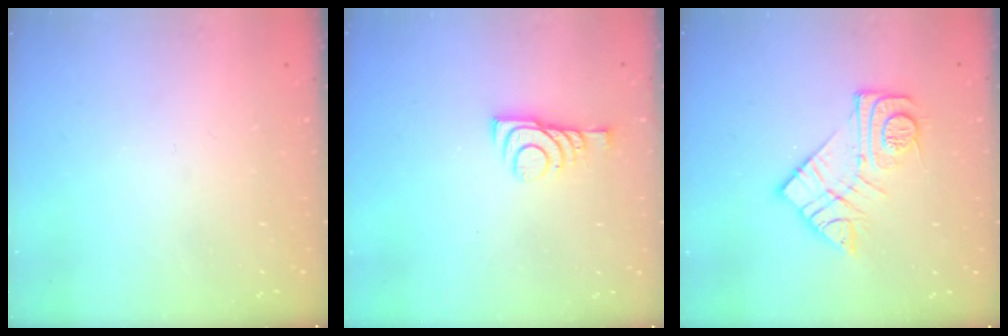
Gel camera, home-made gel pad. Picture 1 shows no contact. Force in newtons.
{"total": 6.7, "press": 6.7, "slide": 0.8}
{"total": 12.5, "press": 12.5, "slide": 0.8}